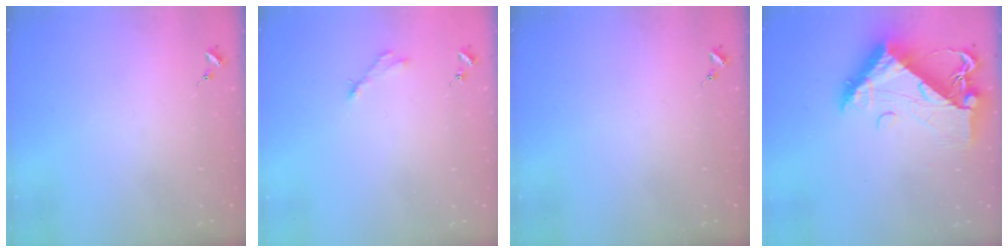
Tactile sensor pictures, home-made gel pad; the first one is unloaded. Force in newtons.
{"total": 2.8, "press": 2.8, "slide": 0.4}
{"total": 0.0}
{"total": 13.2, "press": 13.2, "slide": 1.4}